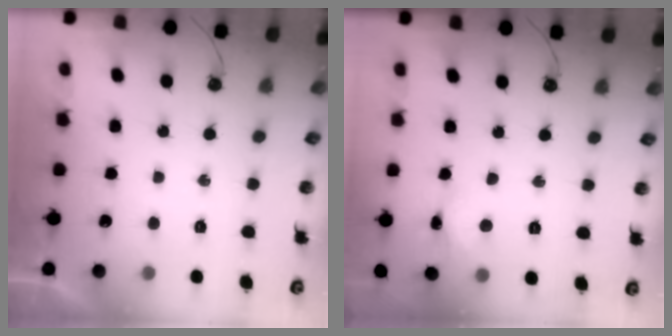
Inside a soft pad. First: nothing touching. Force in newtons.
{"total": 2.9, "press": 2.9, "slide": 0.2}